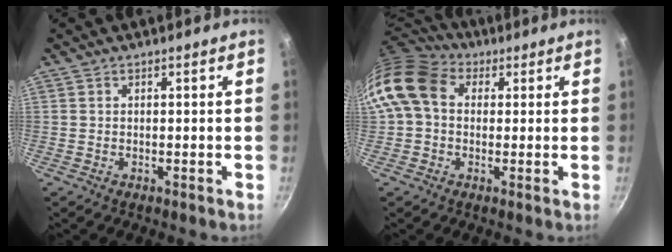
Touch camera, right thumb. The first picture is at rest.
{"total": 12.2, "force": [2.2, 9.5, 7.3], "torque": [-0.130, 0.023, 0.021]}